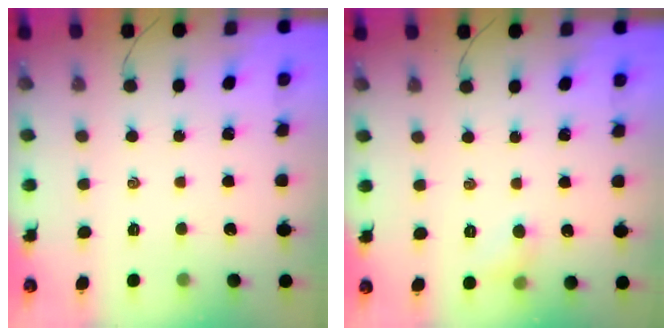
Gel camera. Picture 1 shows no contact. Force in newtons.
{"total": 4.9, "press": 4.7, "slide": 1.4}